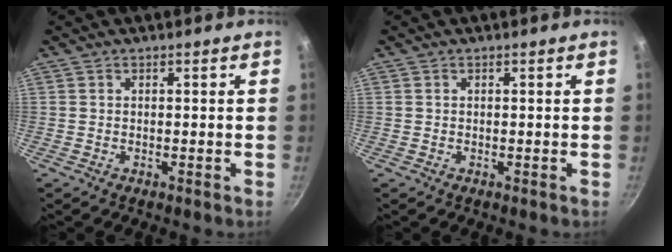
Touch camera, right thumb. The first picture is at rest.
{"total": 0.0}